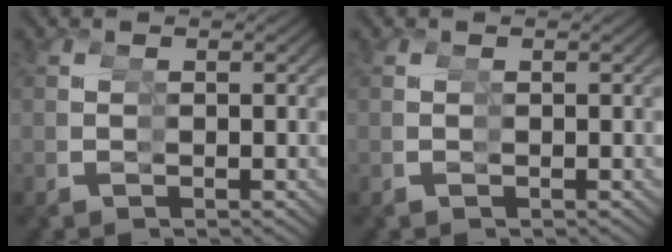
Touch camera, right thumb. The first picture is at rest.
{"total": 0.0}